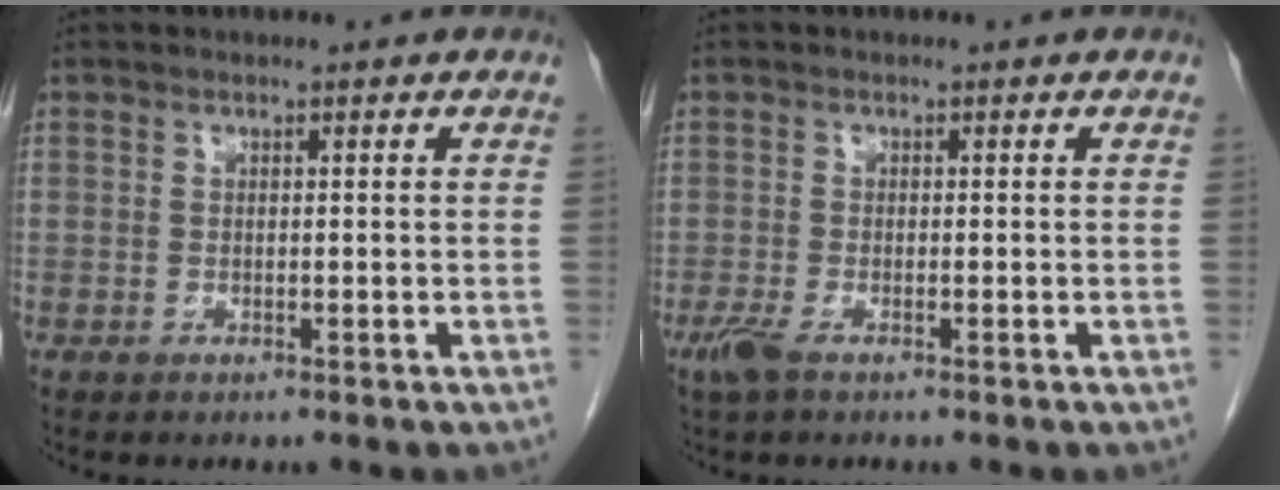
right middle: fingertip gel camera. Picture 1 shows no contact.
{"total": 2.3, "force": [-1.5, 0.5, 1.7], "torque": [-0.044, -0.007, -0.031]}